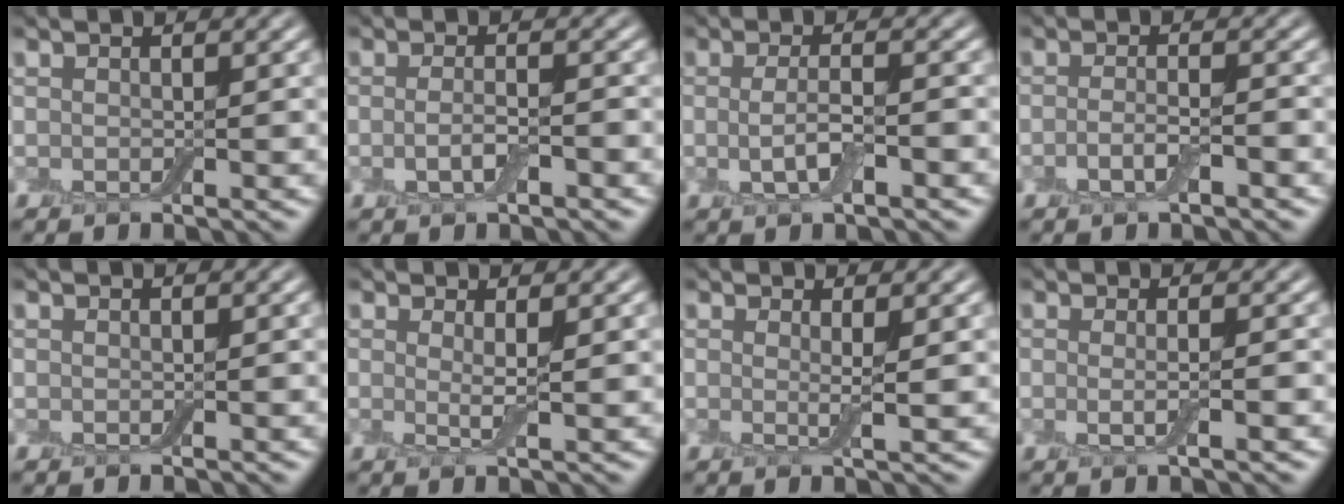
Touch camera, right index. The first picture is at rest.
{"total": 2.3, "force": [-0.7, 0.7, 2.1], "torque": [-0.045, -0.006, -0.016]}
{"total": 3.0, "force": [-0.5, 0.9, 2.8], "torque": [-0.060, -0.009, -0.012]}
{"total": 2.4, "force": [-1.1, 0.7, 2.0], "torque": [-0.042, 0.000, -0.026]}
{"total": 0.0}
{"total": 1.8, "force": [0.4, 0.2, 1.7], "torque": [-0.035, -0.010, 0.004]}
{"total": 1.6, "force": [0.3, 0.2, 1.6], "torque": [-0.028, -0.006, 0.000]}
{"total": 2.3, "force": [-0.2, 0.6, 2.2], "torque": [-0.037, -0.012, -0.011]}